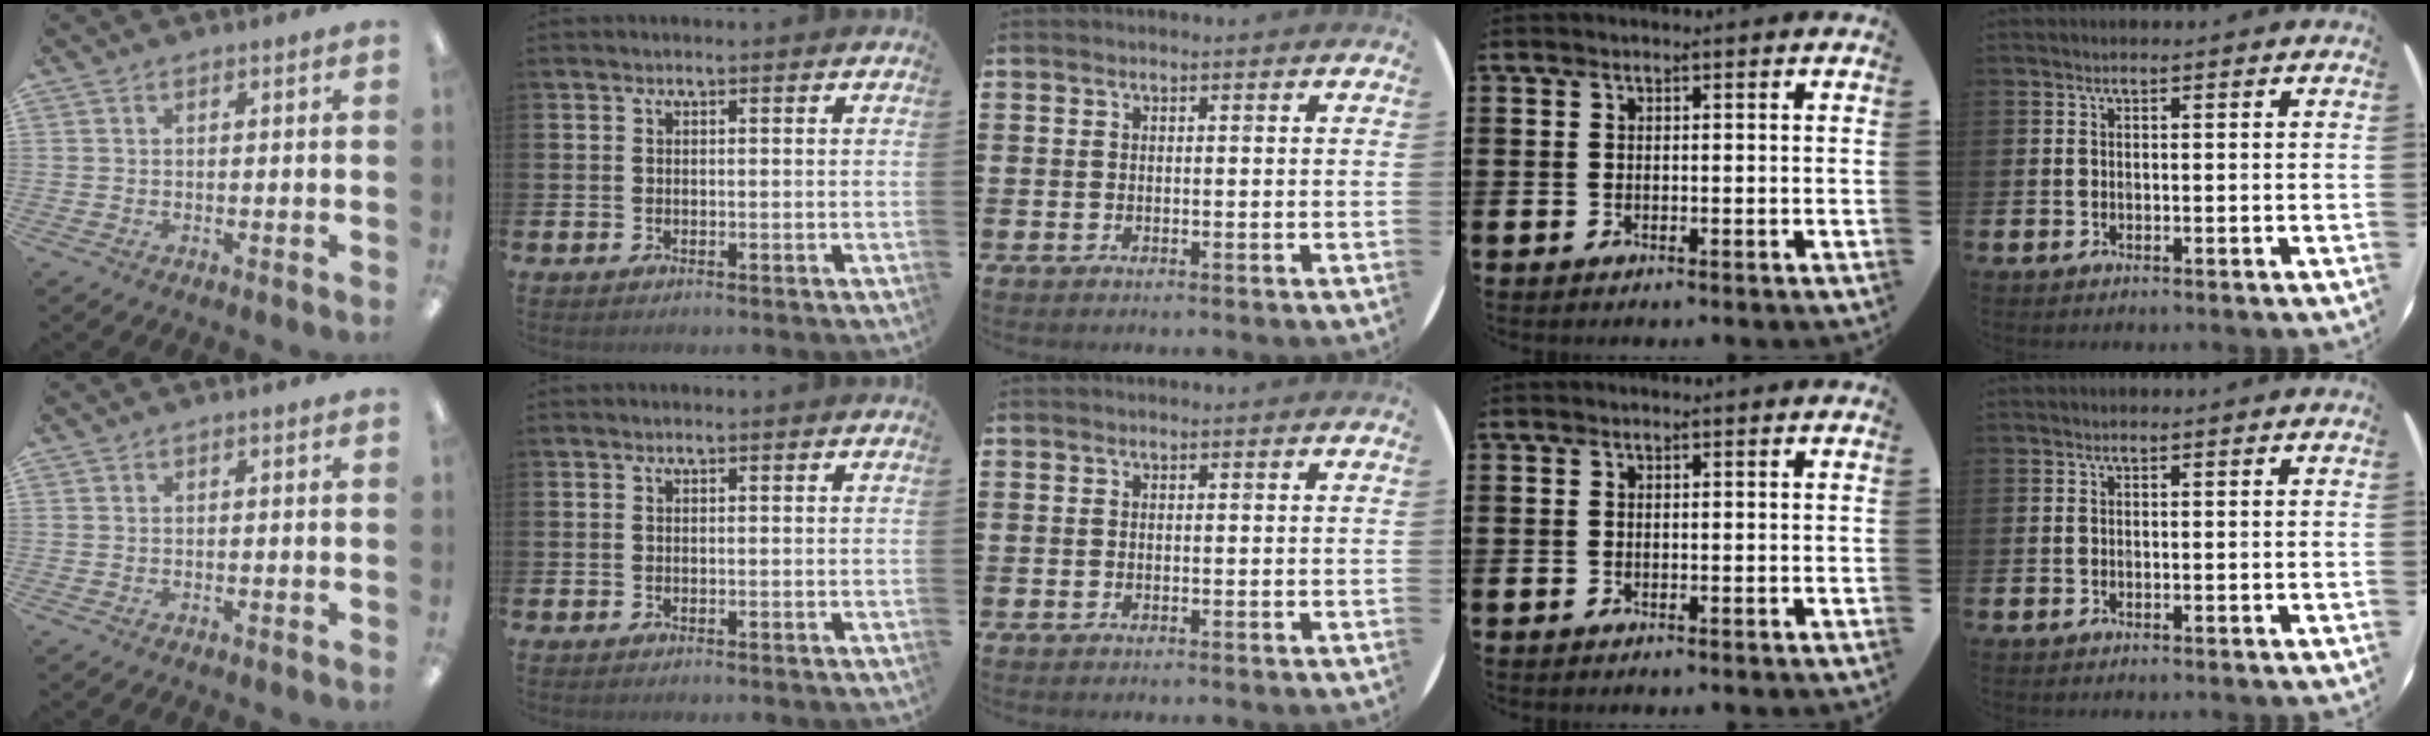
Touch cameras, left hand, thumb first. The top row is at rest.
{}